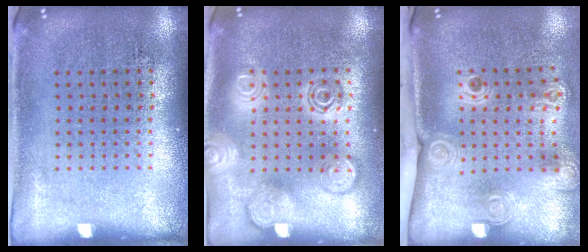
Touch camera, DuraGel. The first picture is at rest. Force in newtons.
{"total": 3.0, "press": 3.0, "slide": 0.4}
{"total": 2.3, "press": 1.7, "slide": 1.6}